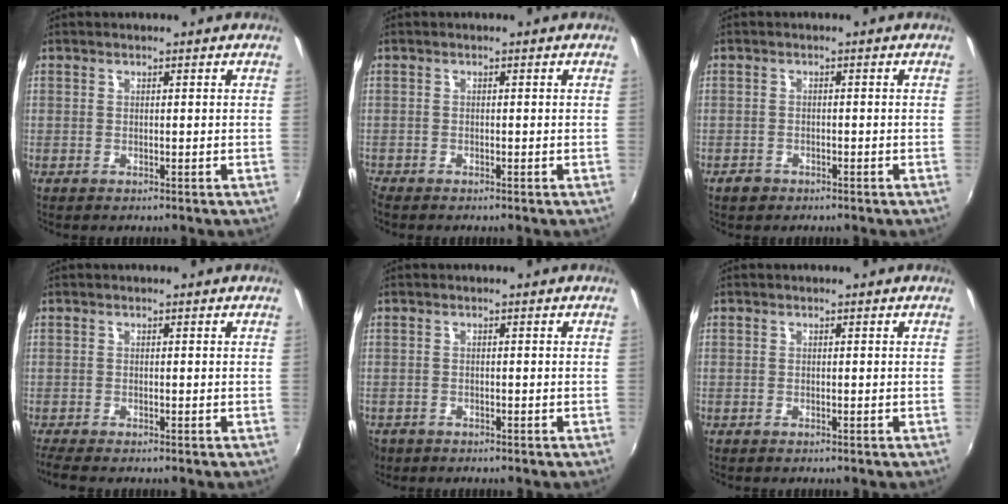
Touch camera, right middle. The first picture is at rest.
{"total": 1.2, "force": [-1.2, 0.2, 0.2], "torque": [-0.007, -0.008, -0.026]}
{"total": 2.0, "force": [-1.4, 1.4, 0.5], "torque": [-0.014, -0.001, -0.023]}
{"total": 2.5, "force": [-2.2, 0.2, 1.3], "torque": [-0.031, -0.015, -0.042]}
{"total": 3.4, "force": [-2.2, 2.4, 1.1], "torque": [-0.034, -0.009, -0.037]}
{"total": 0.5, "force": [-0.4, 0.4, 0.0], "torque": [0.000, 0.000, -0.007]}